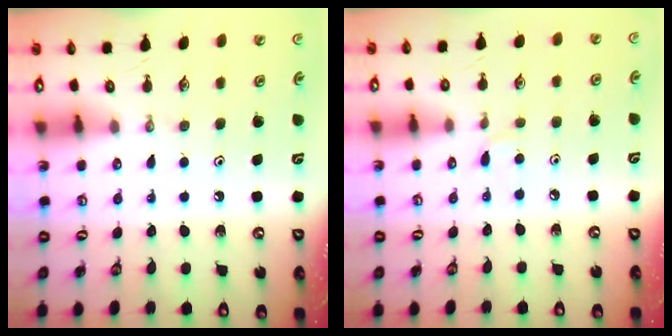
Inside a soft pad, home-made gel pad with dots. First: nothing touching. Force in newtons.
{"total": 4.1, "press": 4.0, "slide": 0.6}